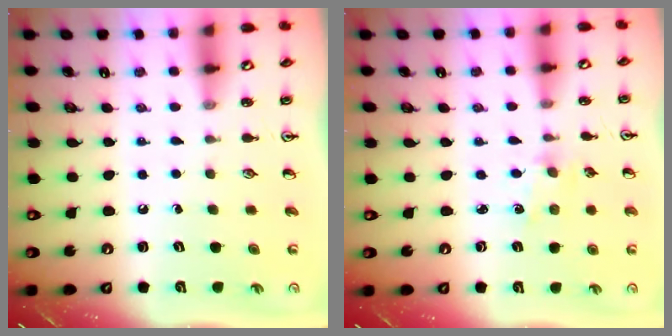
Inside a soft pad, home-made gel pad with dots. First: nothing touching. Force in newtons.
{"total": 1.4, "press": 1.4, "slide": 0.3}